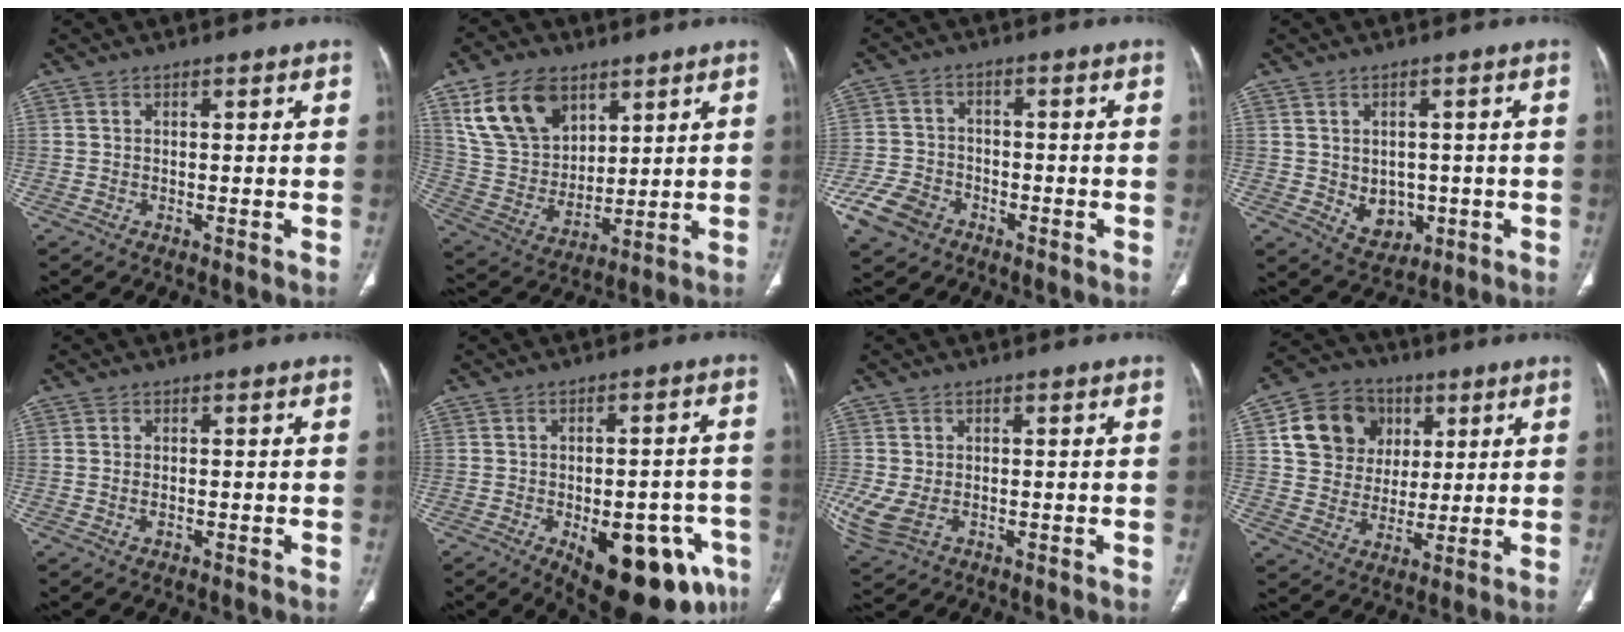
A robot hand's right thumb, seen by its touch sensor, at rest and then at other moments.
{"total": 15.7, "force": [8.5, 9.9, 8.7], "torque": [-0.138, -0.032, 0.178]}
{"total": 8.2, "force": [-4.4, 5.9, 3.6], "torque": [-0.067, 0.022, -0.079]}
{"total": 6.4, "force": [-0.9, 5.1, 3.7], "torque": [-0.028, 0.001, 0.006]}
{"total": 1.2, "force": [-0.2, 0.7, 0.9], "torque": [-0.021, 0.002, -0.003]}
{"total": 19.4, "force": [-8.2, 8.8, 15.2], "torque": [-0.144, 0.022, -0.090]}
{"total": 7.3, "force": [-1.3, 5.0, 5.2], "torque": [-0.137, -0.007, -0.013]}
{"total": 14.1, "force": [4.7, 12.0, 5.7], "torque": [-0.073, 0.001, 0.085]}